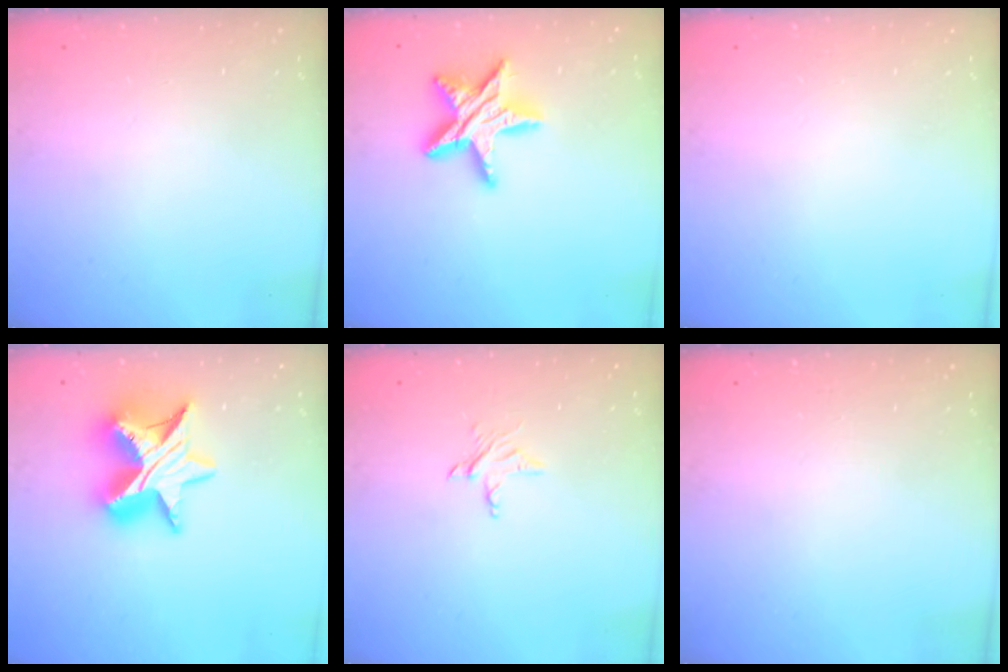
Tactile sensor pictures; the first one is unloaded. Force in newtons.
{"total": 14.6, "press": 14.6, "slide": 1.1}
{"total": 0.0}
{"total": 16.2, "press": 16.2, "slide": 1.1}
{"total": 3.7, "press": 3.7, "slide": 0.3}
{"total": 0.0}